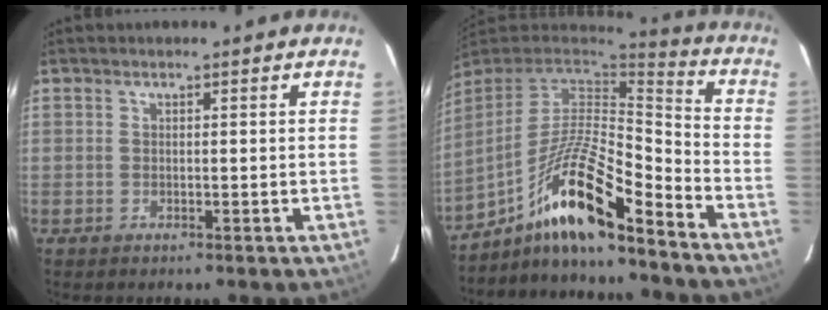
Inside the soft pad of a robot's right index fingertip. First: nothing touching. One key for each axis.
{"total": 17.1, "fx": -11.9, "fy": 2.0, "fz": 12.1, "tx": -0.233, "ty": 0.007, "tz": -0.209}